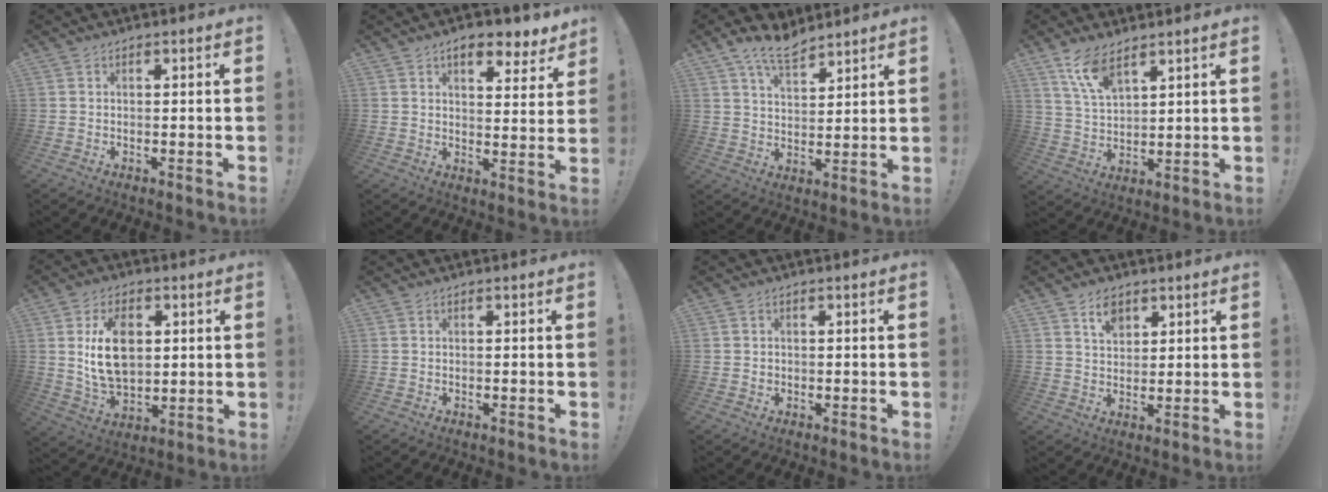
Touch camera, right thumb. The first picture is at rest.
{"total": 8.4, "force": [5.9, 3.2, 5.1], "torque": [-0.065, -0.033, 0.103]}
{"total": 9.4, "force": [7.1, 4.0, 4.7], "torque": [-0.087, -0.035, 0.135]}
{"total": 9.5, "force": [7.0, 3.5, 5.5], "torque": [-0.115, -0.031, 0.133]}
{"total": 14.8, "force": [3.0, 9.8, 10.7], "torque": [-0.180, 0.002, 0.052]}
{"total": 0.0}
{"total": 0.6, "force": [-0.1, 0.5, 0.1], "torque": [-0.007, 0.005, -0.001]}
{"total": 6.5, "force": [3.8, 4.1, 3.3], "torque": [-0.050, -0.011, 0.068]}